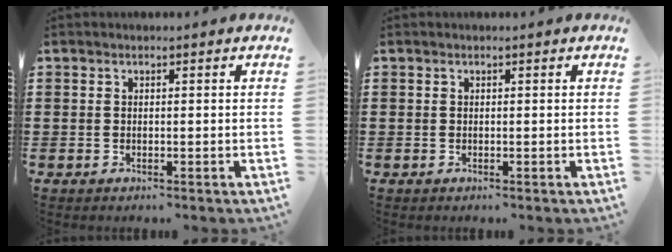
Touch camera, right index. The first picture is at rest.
{"total": 0.0}